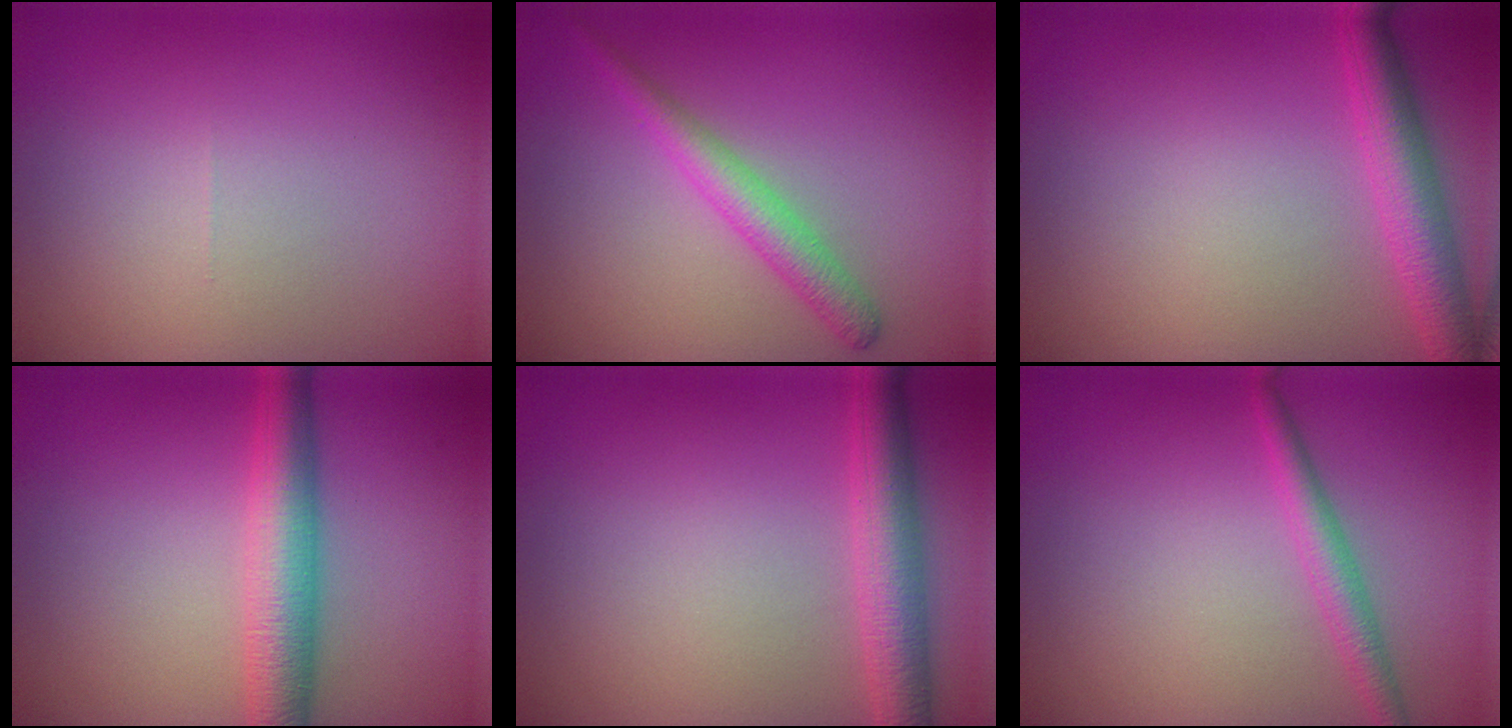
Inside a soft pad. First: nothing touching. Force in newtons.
{"total": 2.7, "press": 2.7, "slide": 0.1}
{"total": 3.8, "press": 3.8, "slide": 0.2}
{"total": 5.0, "press": 5.0, "slide": 0.1}
{"total": 4.2, "press": 4.2, "slide": 0.2}
{"total": 2.2, "press": 2.2, "slide": 0.0}